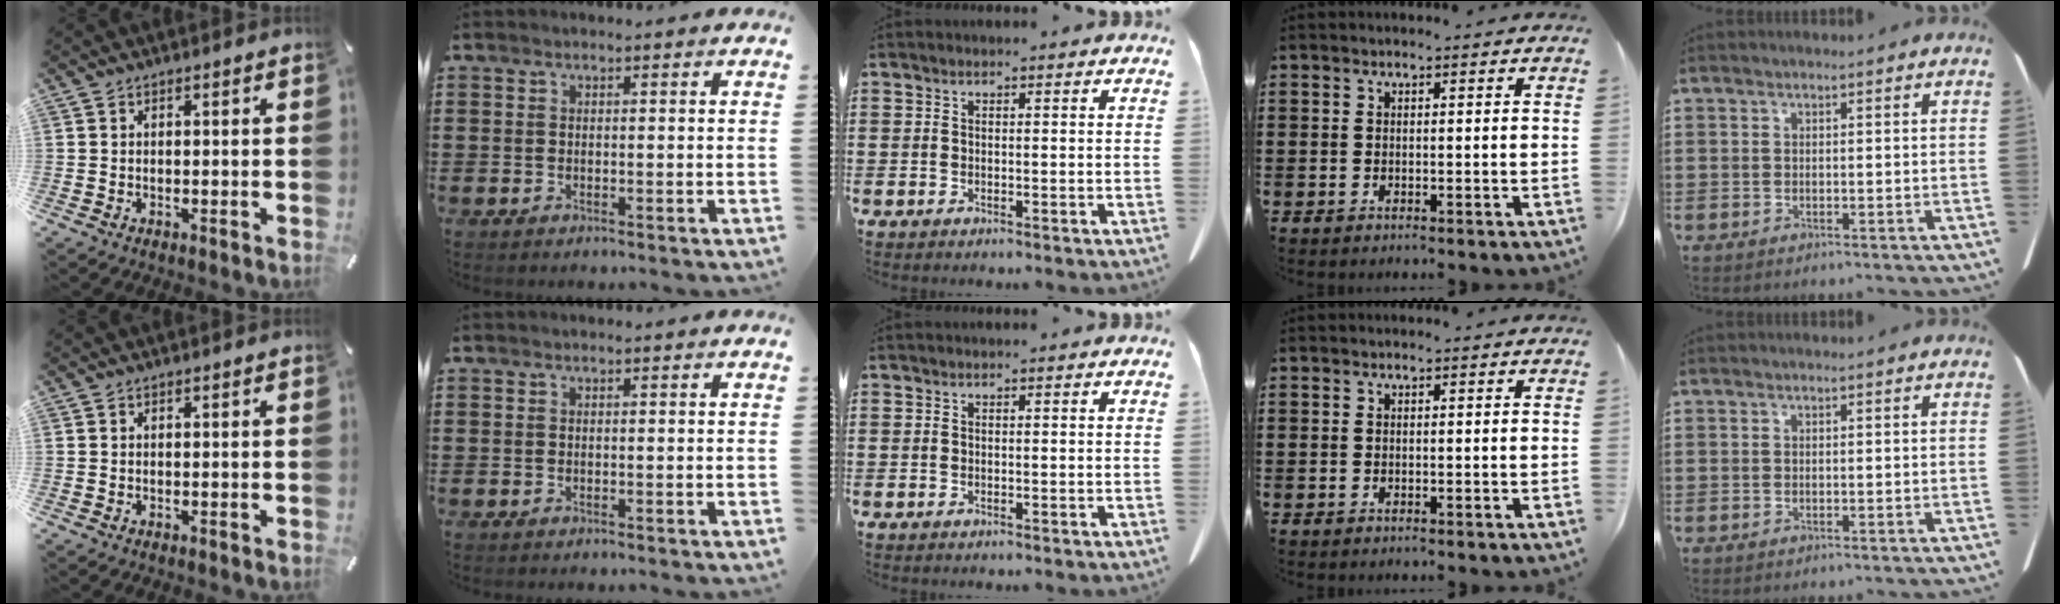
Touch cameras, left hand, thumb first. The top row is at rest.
{}